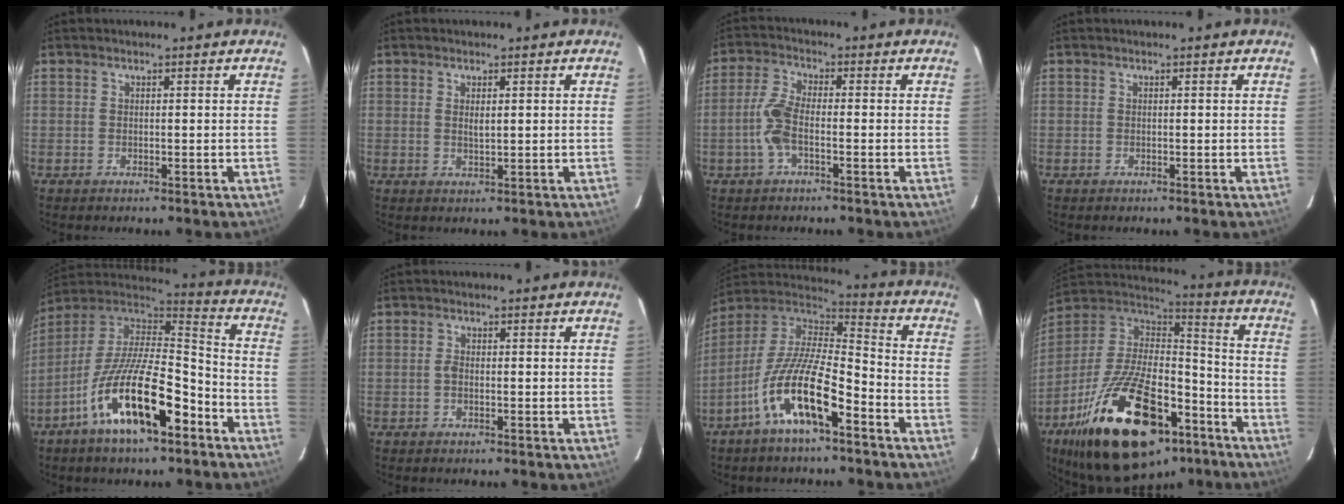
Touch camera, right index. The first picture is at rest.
{"total": 1.8, "force": [0.4, 0.6, 1.6], "torque": [-0.029, 0.000, 0.009]}
{"total": 5.5, "force": [-1.8, 1.8, 4.9], "torque": [-0.113, 0.007, -0.040]}
{"total": 0.0}
{"total": 19.8, "force": [-10.3, 6.4, 15.6], "torque": [-0.283, -0.020, -0.182]}
{"total": 1.1, "force": [-0.4, 0.6, 0.8], "torque": [-0.016, 0.004, -0.008]}
{"total": 16.3, "force": [-8.6, 4.6, 13.0], "torque": [-0.250, -0.017, -0.164]}
{"total": 32.6, "force": [-18.7, 15.1, 22.1], "torque": [-0.415, -0.010, -0.283]}